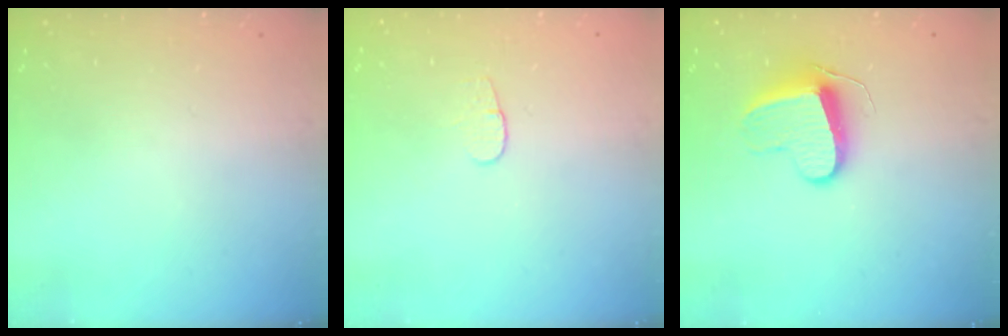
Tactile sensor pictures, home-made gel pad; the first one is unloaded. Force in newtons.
{"total": 3.6, "press": 3.6, "slide": 0.4}
{"total": 9.9, "press": 9.9, "slide": 0.8}